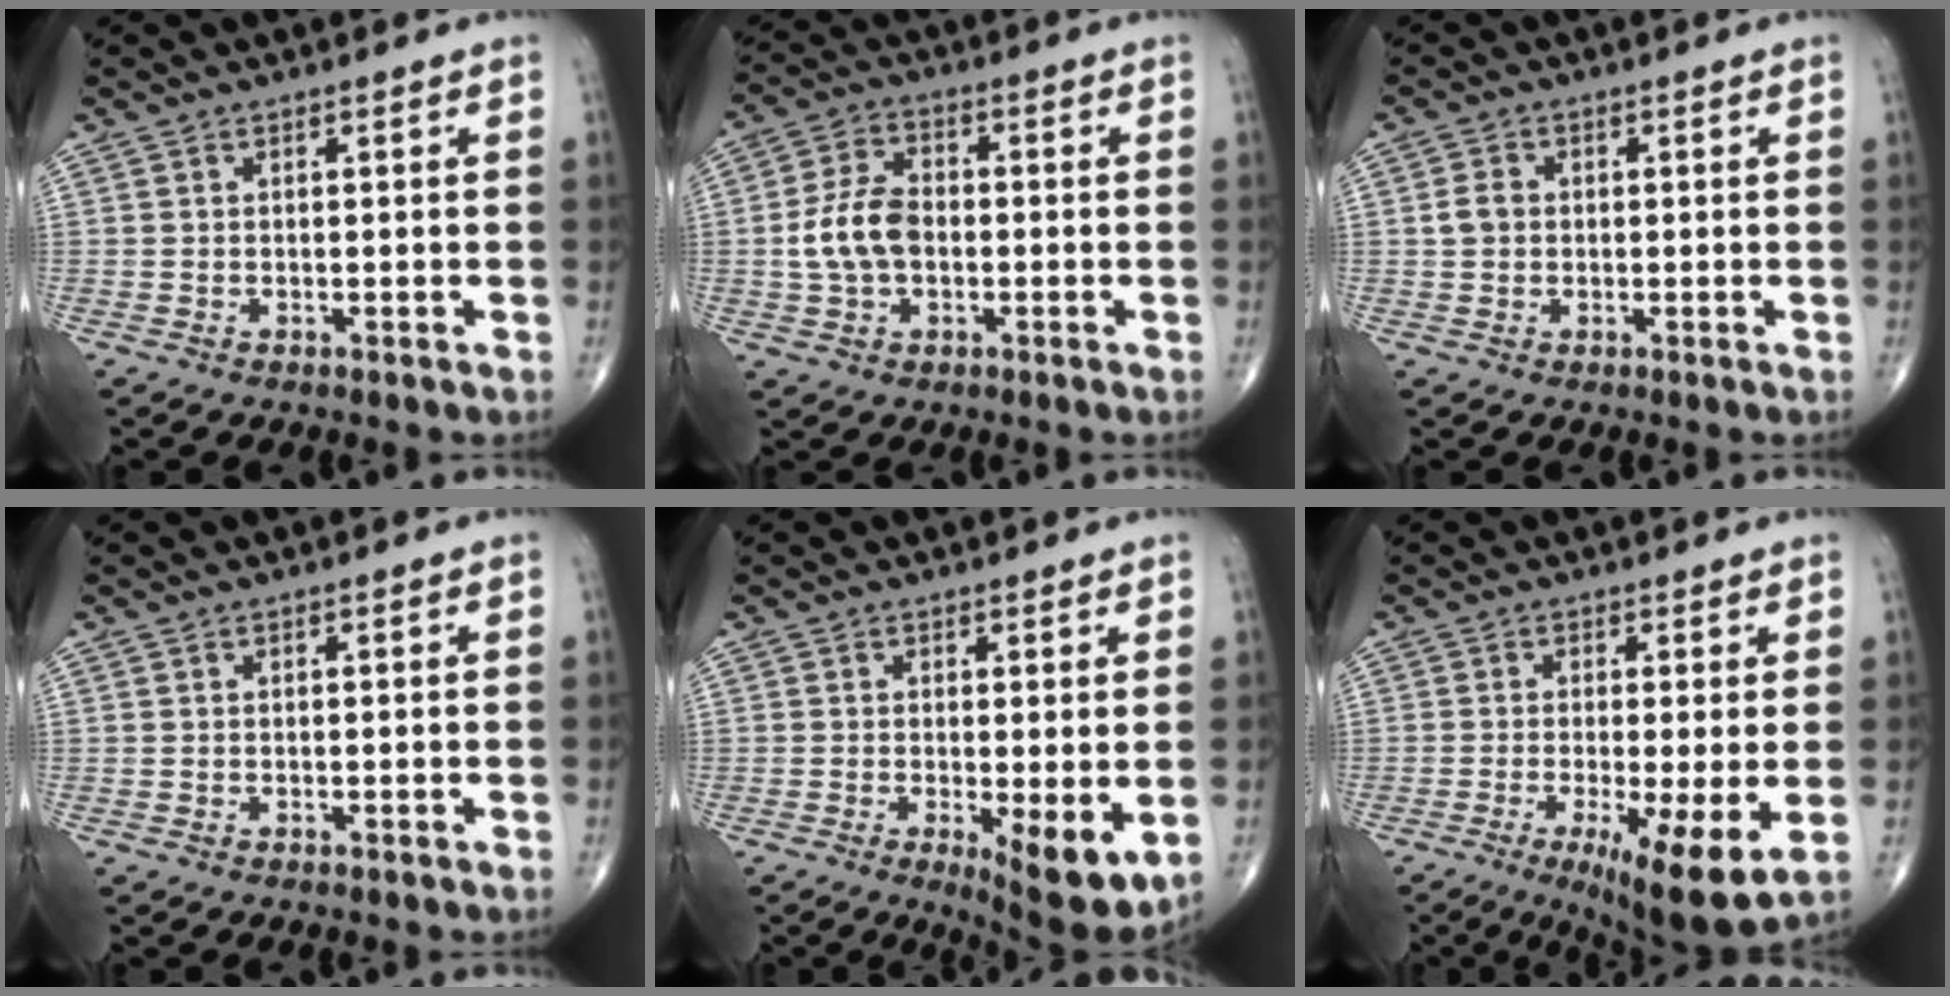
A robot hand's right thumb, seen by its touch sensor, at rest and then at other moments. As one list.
[{"total": 8.8, "force": [-0.9, 5.8, 6.6], "torque": [-0.122, 0.019, -0.021]}, {"total": 2.9, "force": [0.1, 2.4, 1.6], "torque": [-0.026, 0.007, 0.000]}, {"total": 0.0}, {"total": 8.2, "force": [-1.5, 2.6, 7.7], "torque": [-0.110, -0.025, -0.019]}, {"total": 10.9, "force": [-3.0, 2.3, 10.3], "torque": [-0.168, -0.026, -0.045]}]